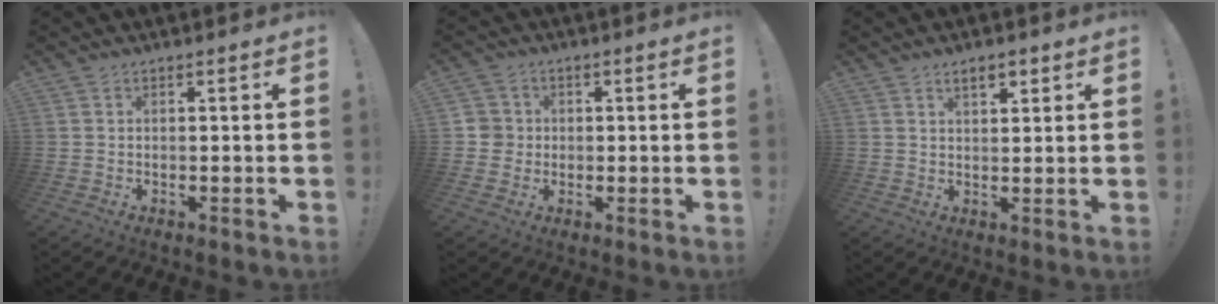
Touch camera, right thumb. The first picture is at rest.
{"total": 4.5, "force": [-0.1, 4.4, 0.8], "torque": [-0.022, 0.009, -0.001]}
{"total": 4.2, "force": [2.6, 1.9, 2.7], "torque": [-0.037, -0.009, 0.043]}